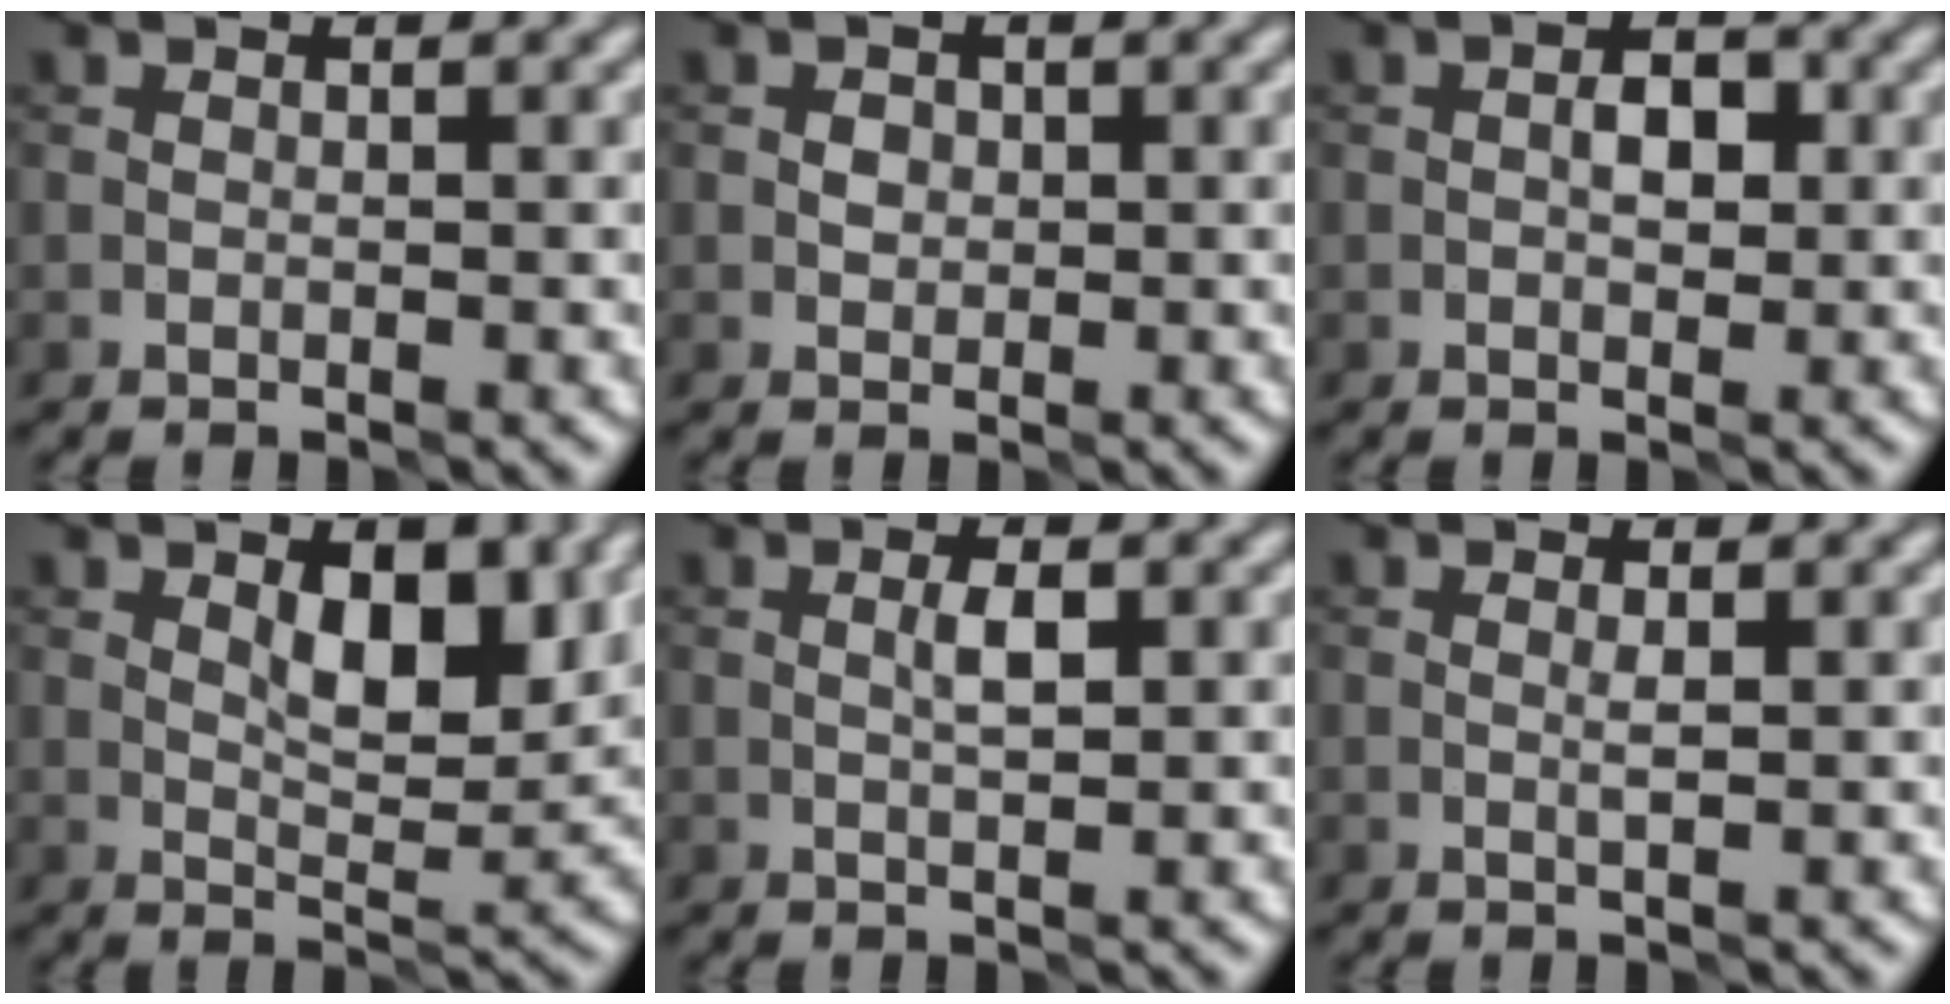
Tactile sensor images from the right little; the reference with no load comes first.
{"total": 1.1, "force": [0.2, 1.0, 0.5], "torque": [-0.007, 0.005, 0.002]}
{"total": 1.9, "force": [0.1, 1.0, 1.6], "torque": [-0.024, 0.007, 0.002]}
{"total": 4.9, "force": [1.6, 2.1, 4.1], "torque": [-0.063, -0.001, 0.031]}
{"total": 1.4, "force": [0.5, 0.1, 1.3], "torque": [-0.023, 0.006, 0.012]}
{"total": 0.8, "force": [0.4, -0.1, 0.6], "torque": [-0.010, 0.001, 0.009]}